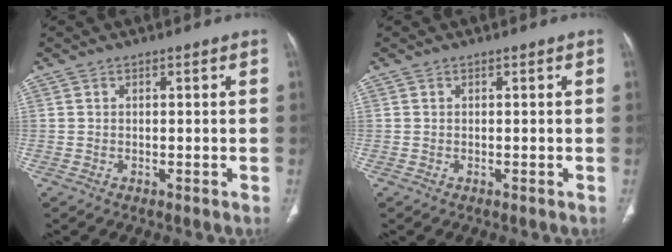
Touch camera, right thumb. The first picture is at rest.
{"total": 0.0}